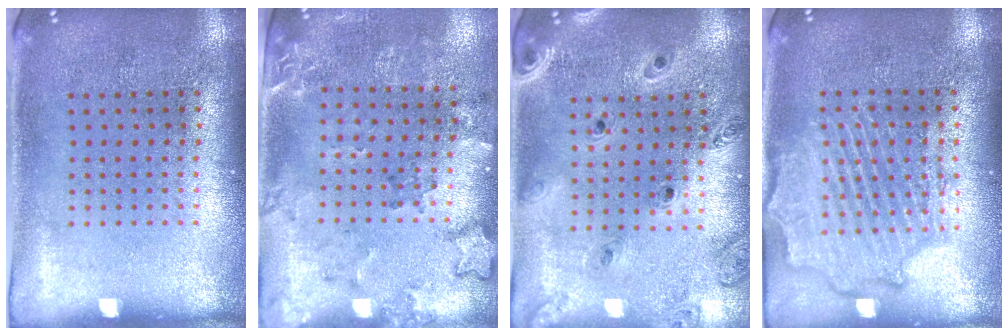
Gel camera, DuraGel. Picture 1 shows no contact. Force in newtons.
{"total": 1.9, "press": 1.5, "slide": 1.1}
{"total": 1.3, "press": 1.3, "slide": 0.1}
{"total": 2.2, "press": 2.2, "slide": 0.6}